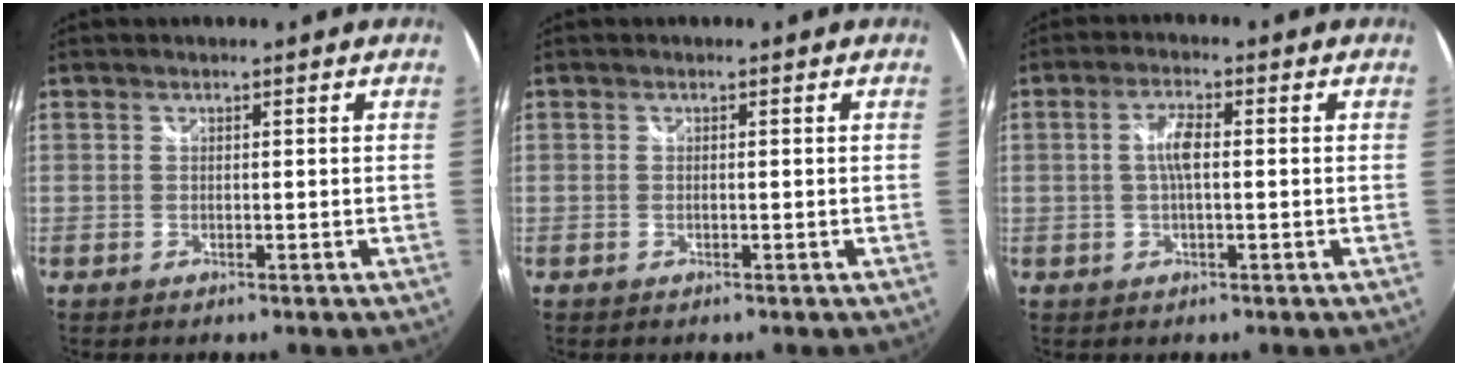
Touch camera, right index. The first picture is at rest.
{"total": 0.0}
{"total": 3.9, "force": [0.0, 1.0, 3.8], "torque": [-0.073, 0.006, 0.003]}